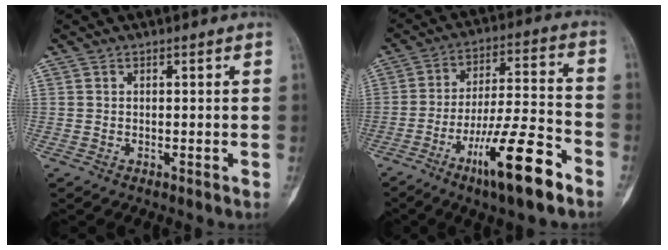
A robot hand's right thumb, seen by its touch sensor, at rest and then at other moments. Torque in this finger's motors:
{"motor_torque": [0.79, -0.08, 1.32, -0.73, 0.08]}